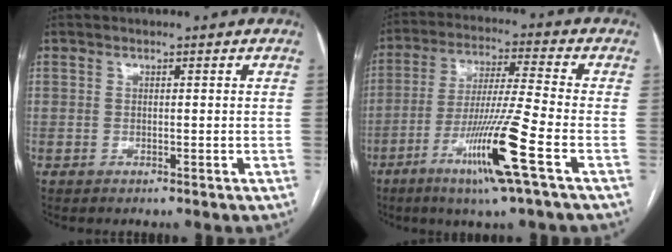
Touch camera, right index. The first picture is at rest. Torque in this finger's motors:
{"motor_torque": [1.94, -0.20, 1.00, 0.21]}